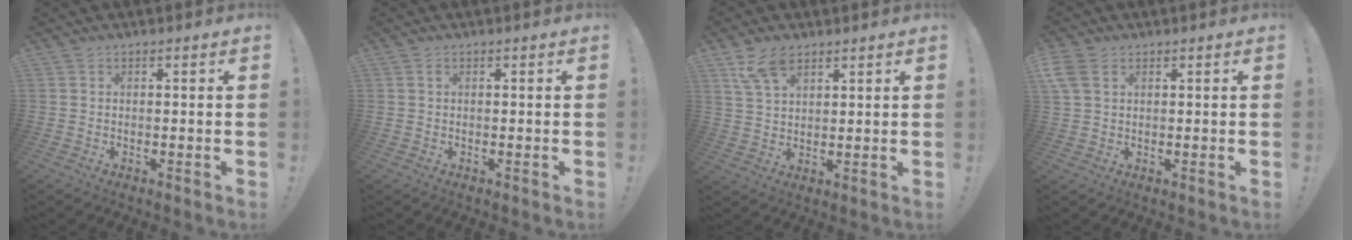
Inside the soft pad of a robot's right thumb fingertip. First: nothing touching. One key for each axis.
{"total": 0.5, "fx": 0.1, "fy": 0.3, "fz": 0.4, "tx": -0.013, "ty": 0.005, "tz": 0.002}
{"total": 8.7, "fx": 5.3, "fy": 4.4, "fz": 5.3, "tx": -0.099, "ty": -0.014, "tz": 0.104}
{"total": 5.3, "fx": 2.2, "fy": 3.4, "fz": 3.4, "tx": -0.065, "ty": -0.002, "tz": 0.043}